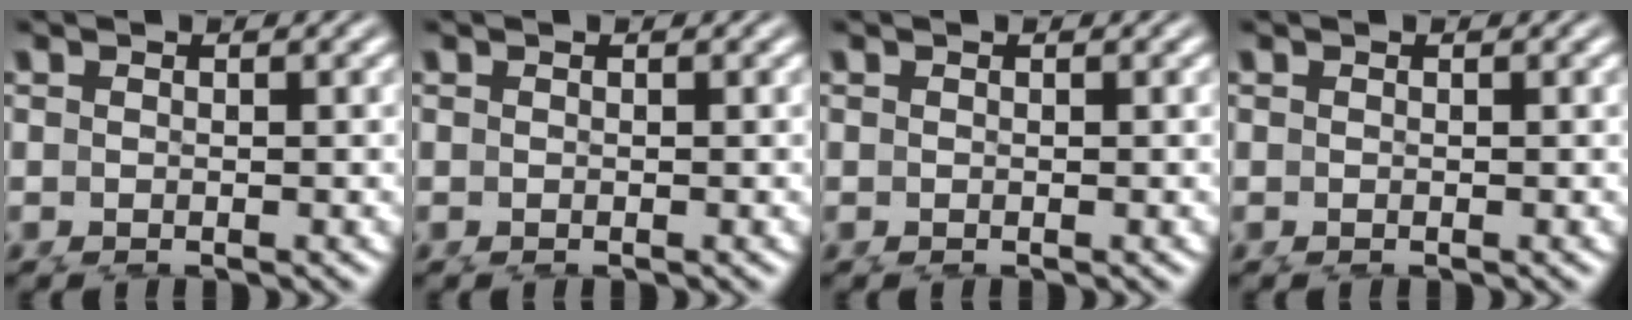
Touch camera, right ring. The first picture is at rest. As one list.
[{"total": 0.0}, {"total": 0.0}, {"total": 0.0}]